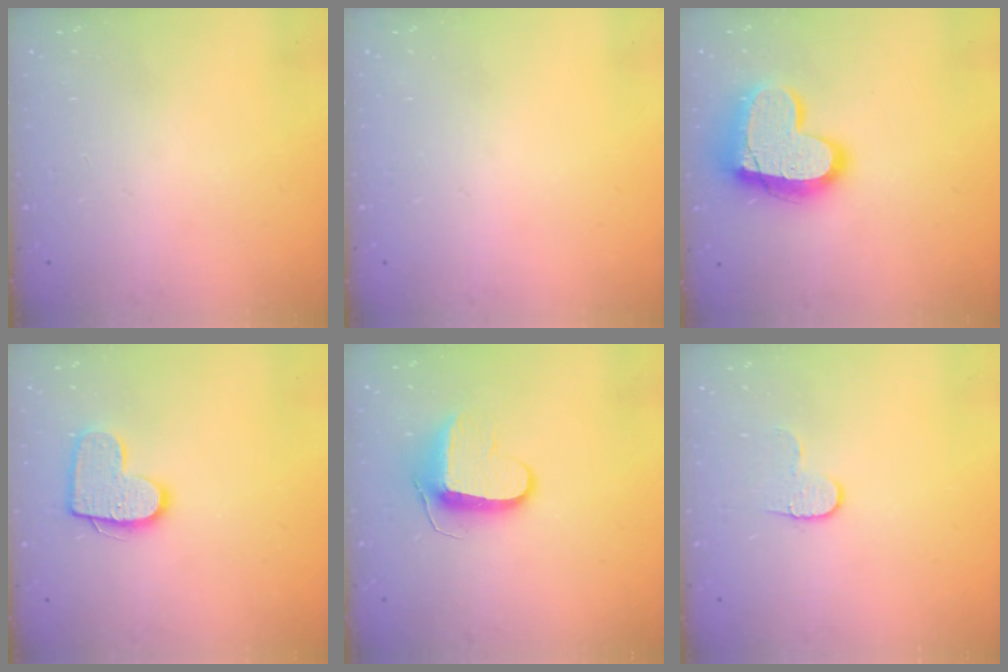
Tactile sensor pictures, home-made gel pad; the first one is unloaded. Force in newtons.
{"total": 0.0}
{"total": 17.6, "press": 17.6, "slide": 1.2}
{"total": 11.8, "press": 11.8, "slide": 0.6}
{"total": 9.4, "press": 9.4, "slide": 0.2}
{"total": 4.9, "press": 4.9, "slide": 0.5}